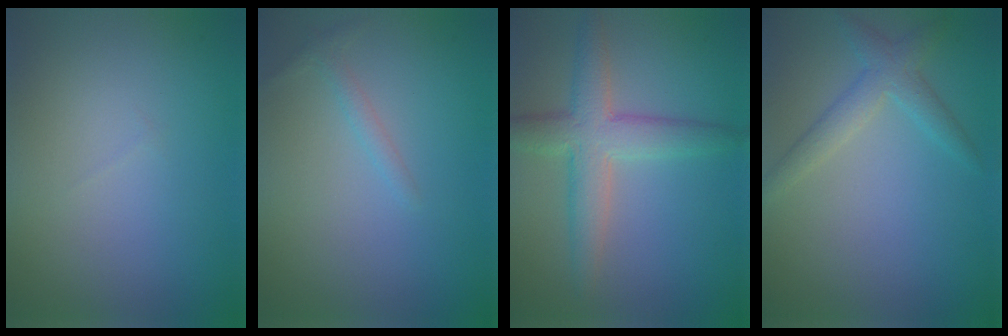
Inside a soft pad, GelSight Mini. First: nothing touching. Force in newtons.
{"total": 1.1, "press": 1.1, "slide": 0.1}
{"total": 4.7, "press": 4.7, "slide": 0.3}
{"total": 2.6, "press": 2.6, "slide": 0.2}